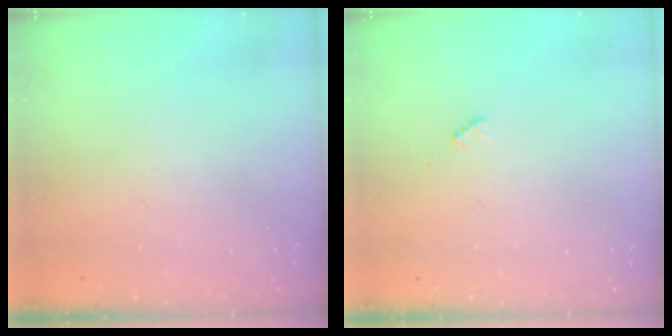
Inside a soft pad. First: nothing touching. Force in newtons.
{"total": 2.5, "press": 2.5, "slide": 0.4}